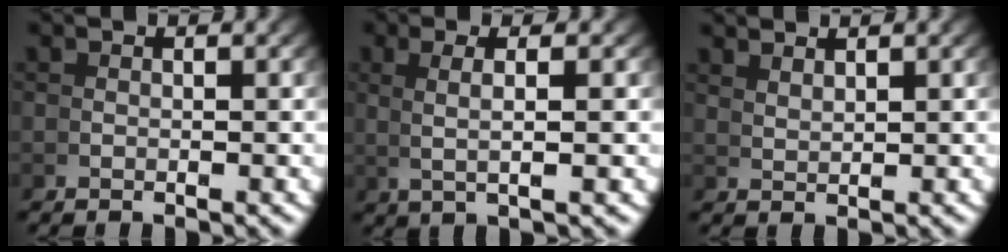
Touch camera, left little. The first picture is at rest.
{"total": 3.7, "force": [1.7, 0.0, 3.3], "torque": [-0.047, 0.020, 0.029]}
{"total": 2.4, "force": [2.2, -1.0, 0.2], "torque": [0.006, 0.001, 0.049]}